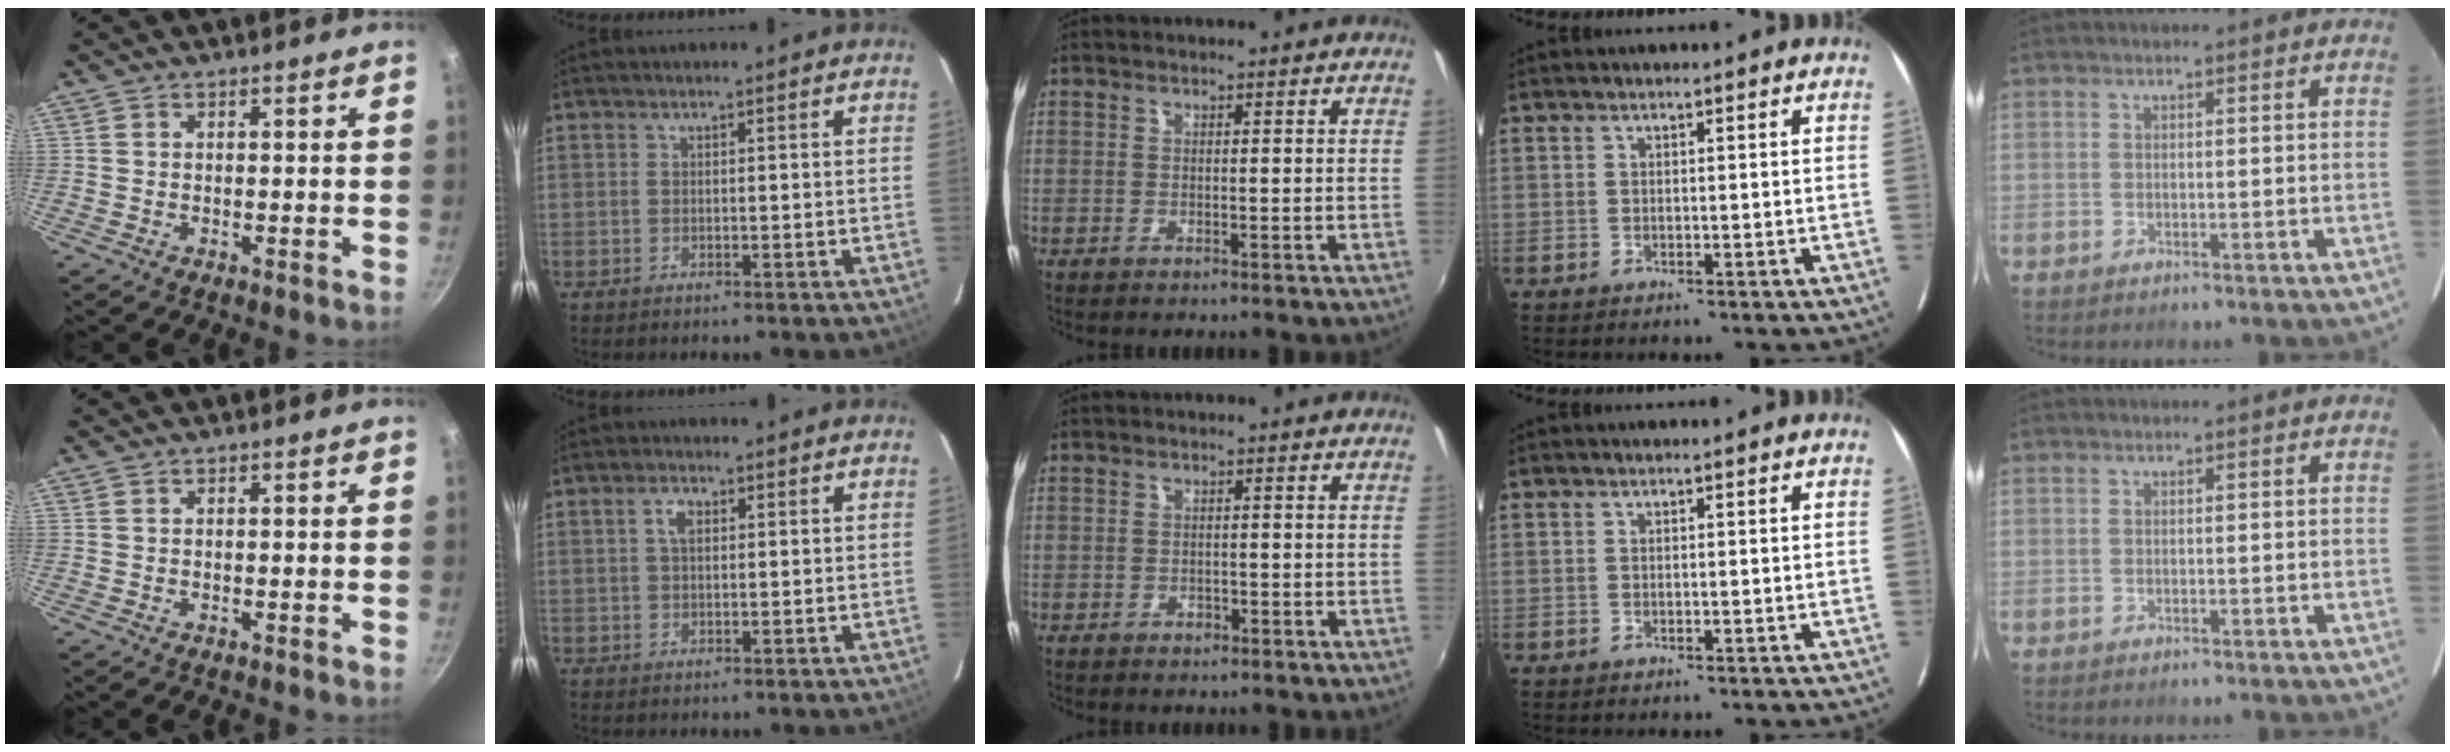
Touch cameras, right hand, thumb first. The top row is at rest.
{"index": {"total": 2.4, "force": [0.6, 1.4, 1.9], "torque": [-0.038, 0.008, 0.011]}, "middle": {"total": 1.1, "force": [-0.7, 0.9, 0.2], "torque": [-0.002, -0.001, -0.010]}}